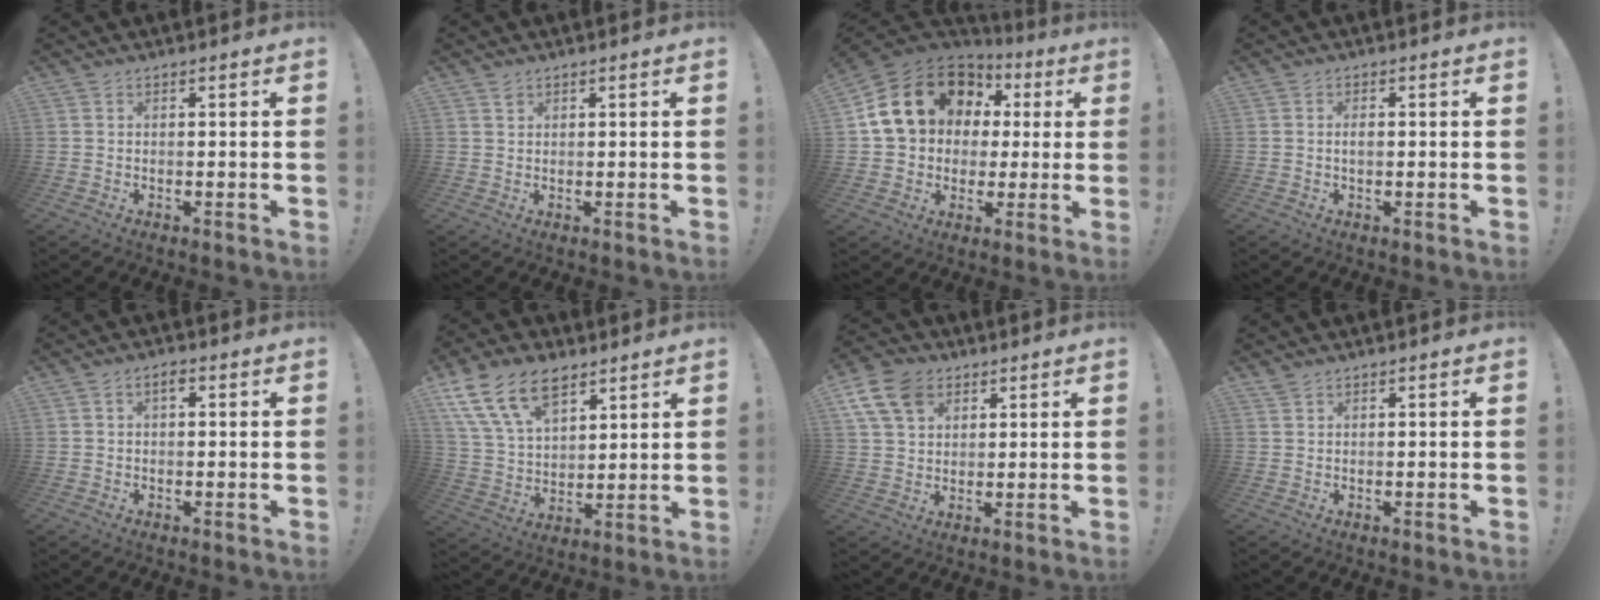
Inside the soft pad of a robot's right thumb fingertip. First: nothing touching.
{"total": 1.2, "force": [1.0, 0.6, 0.4], "torque": [0.000, -0.004, 0.018]}
{"total": 20.0, "force": [6.4, 15.6, 10.7], "torque": [-0.172, -0.015, 0.143]}
{"total": 1.2, "force": [-0.1, 0.5, 1.1], "torque": [-0.014, -0.001, -0.004]}
{"total": 2.1, "force": [0.4, 1.3, 1.6], "torque": [-0.025, 0.005, 0.005]}
{"total": 17.1, "force": [10.1, 10.0, 9.5], "torque": [-0.175, -0.045, 0.191]}
{"total": 11.5, "force": [5.6, 8.0, 6.1], "torque": [-0.106, -0.020, 0.111]}
{"total": 1.0, "force": [0.9, 0.3, 0.4], "torque": [-0.014, 0.001, 0.018]}